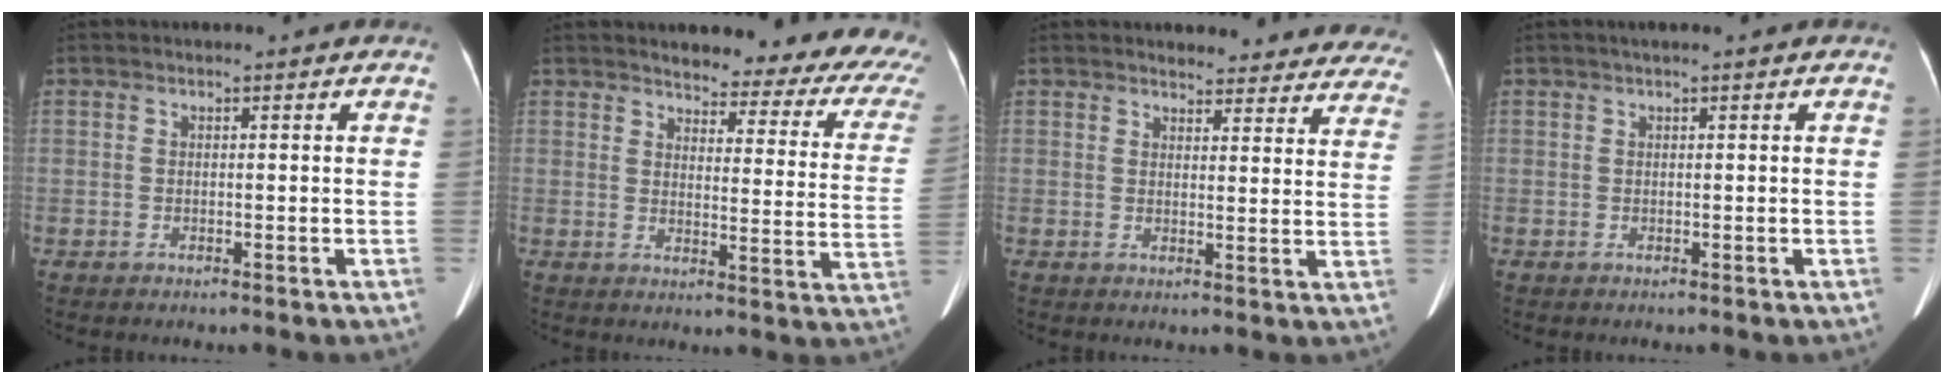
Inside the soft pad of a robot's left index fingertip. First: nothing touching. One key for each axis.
{"total": 18.6, "fx": 16.5, "fy": 4.1, "fz": 7.5, "tx": -0.060, "ty": -0.061, "tz": 0.165}
{"total": 15.0, "fx": 14.0, "fy": 4.0, "fz": 3.6, "tx": -0.009, "ty": -0.017, "tz": 0.141}
{"total": 0.9, "fx": 0.6, "fy": -0.1, "fz": 0.7, "tx": -0.014, "ty": 0.011, "tz": 0.010}